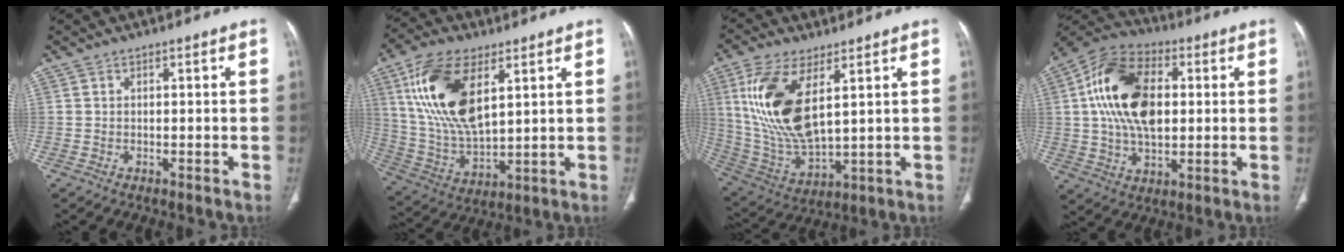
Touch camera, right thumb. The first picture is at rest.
{"total": 18.6, "force": [7.1, 8.9, 14.7], "torque": [-0.280, -0.022, 0.142]}
{"total": 17.5, "force": [5.5, 7.7, 14.7], "torque": [-0.304, -0.025, 0.121]}
{"total": 18.5, "force": [2.8, 11.1, 14.5], "torque": [-0.253, 0.014, 0.046]}